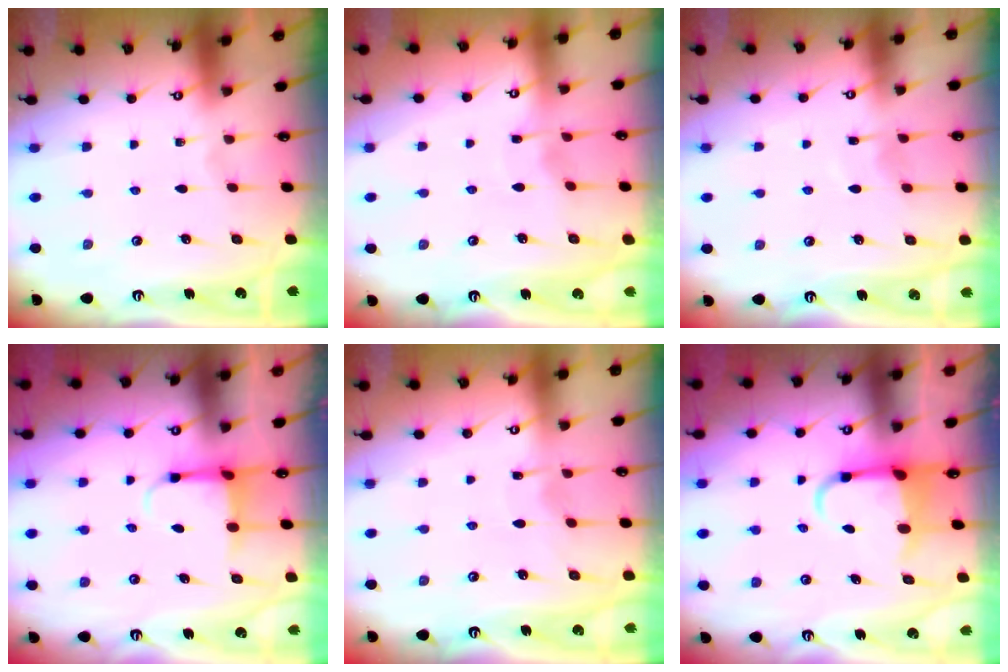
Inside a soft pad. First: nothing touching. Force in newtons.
{"total": 3.1, "press": 3.1, "slide": 0.5}
{"total": 5.5, "press": 5.5, "slide": 0.6}
{"total": 3.8, "press": 3.6, "slide": 1.2}
{"total": 3.4, "press": 3.4, "slide": 0.4}
{"total": 4.8, "press": 4.7, "slide": 1.2}